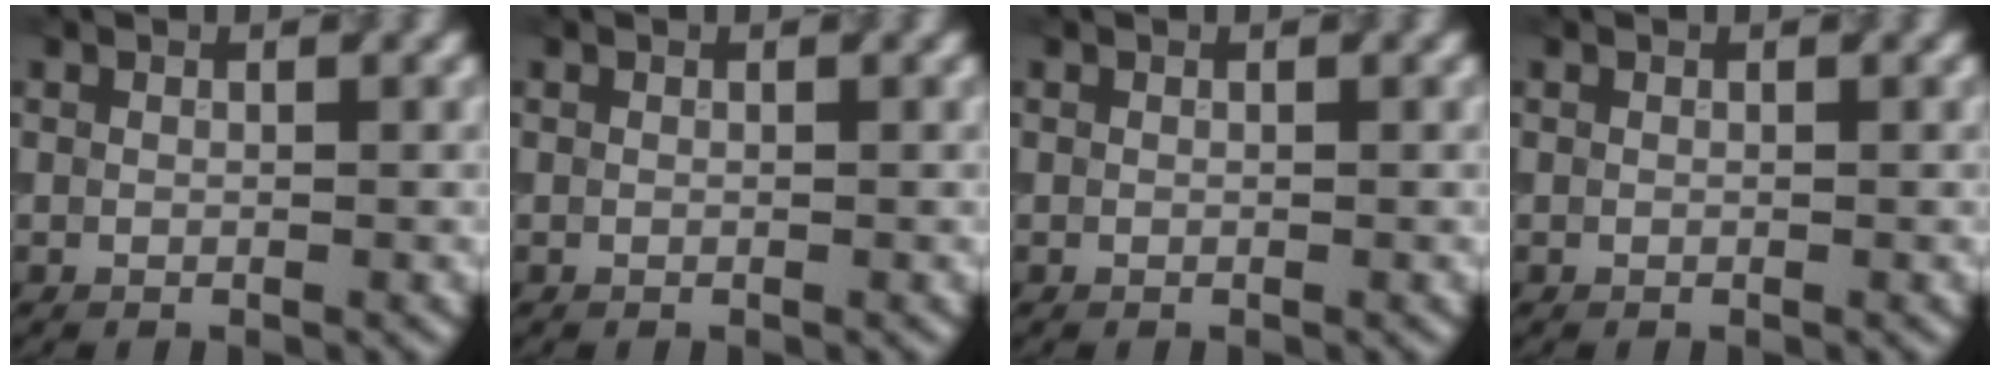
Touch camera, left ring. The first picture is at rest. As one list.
[{"total": 0.0}, {"total": 0.0}, {"total": 0.0}]